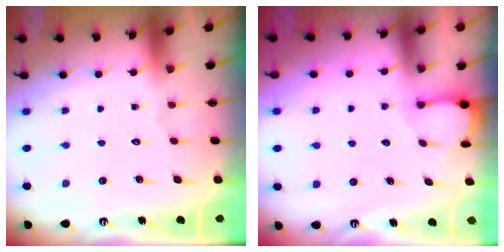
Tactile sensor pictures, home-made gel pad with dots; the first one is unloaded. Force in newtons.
{"total": 2.0, "press": 2.0, "slide": 0.3}